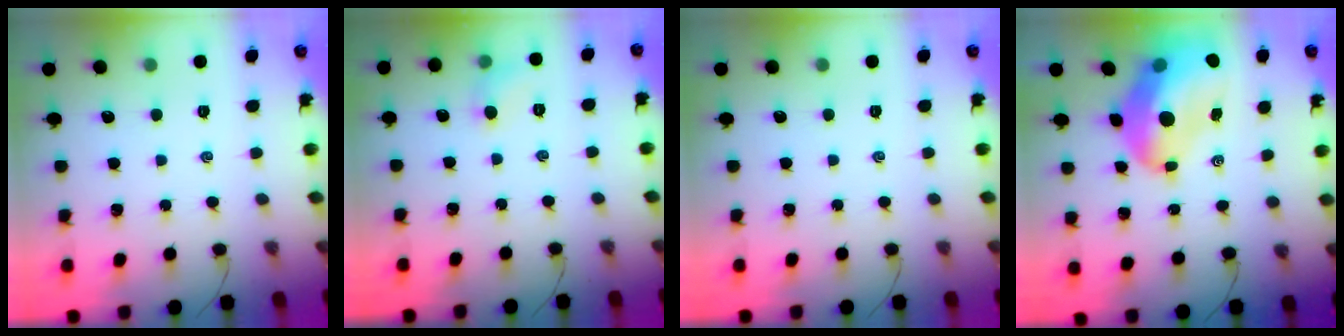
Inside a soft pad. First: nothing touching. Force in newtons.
{"total": 5.1, "press": 4.9, "slide": 1.3}
{"total": 0.0}
{"total": 16.6, "press": 16.0, "slide": 4.6}